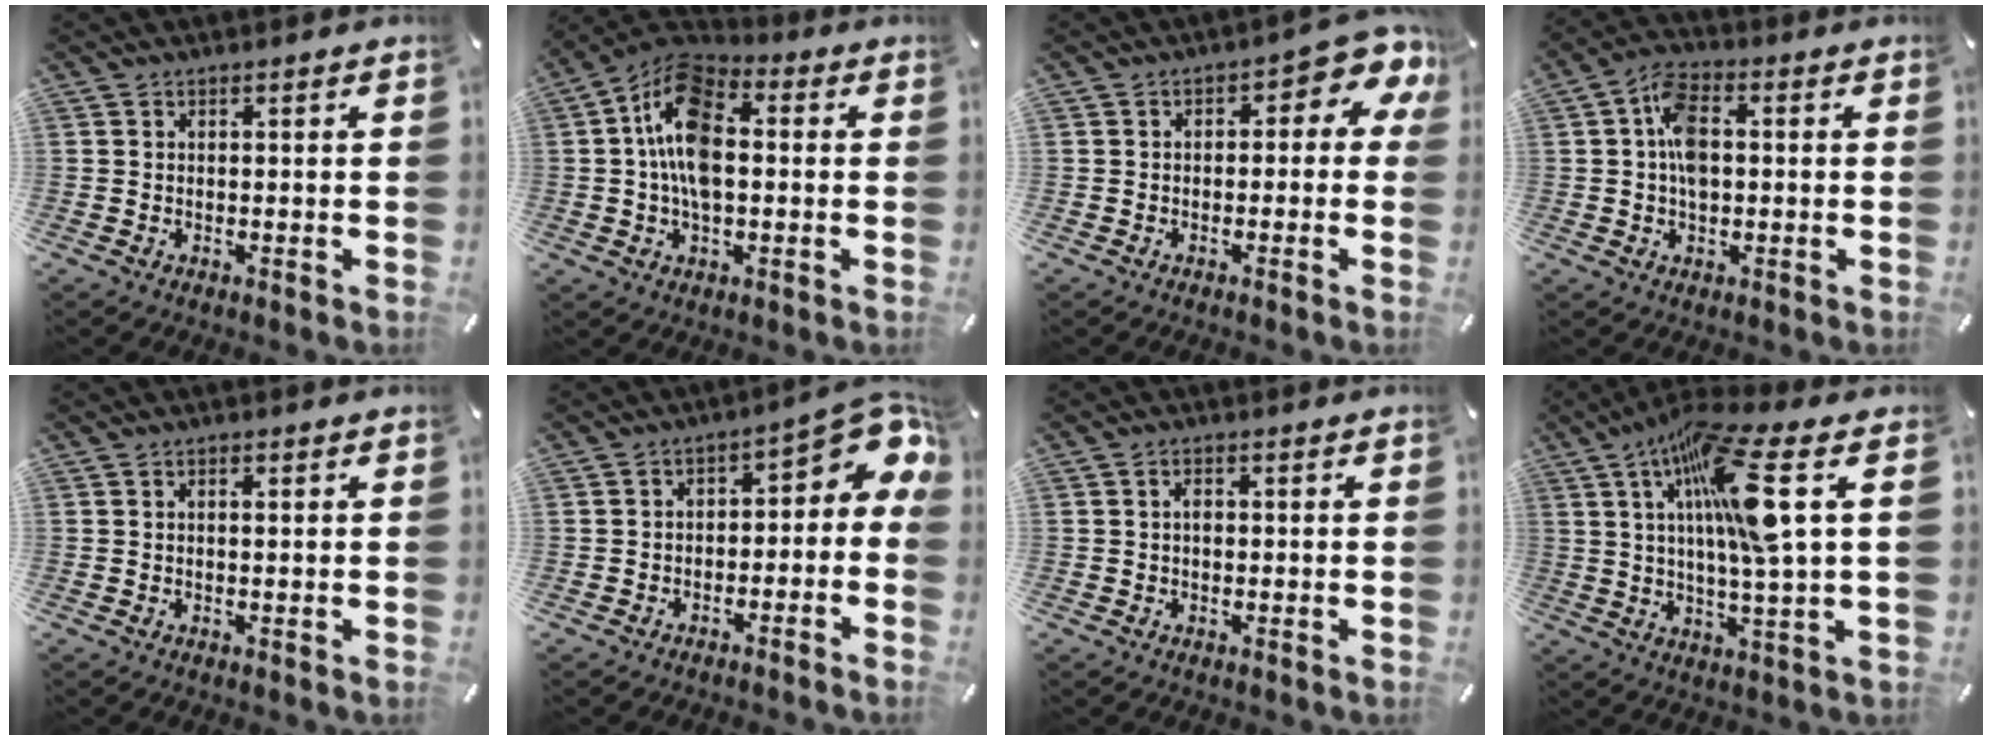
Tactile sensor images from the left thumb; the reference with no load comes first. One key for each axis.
{"total": 13.5, "fx": 0.4, "fy": 8.0, "fz": 10.8, "tx": -0.224, "ty": 0.005, "tz": 0.007}
{"total": 5.7, "fx": 1.2, "fy": 2.9, "fz": 4.8, "tx": -0.064, "ty": -0.012, "tz": 0.011}
{"total": 7.8, "fx": 0.4, "fy": 4.8, "fz": 6.2, "tx": -0.113, "ty": 0.005, "tz": 0.003}
{"total": 0.9, "fx": 0.2, "fy": 0.3, "fz": 0.8, "tx": -0.016, "ty": 0.003, "tz": 0.001}
{"total": 7.8, "fx": 1.0, "fy": 4.7, "fz": 6.2, "tx": -0.072, "ty": -0.009, "tz": 0.013}
{"total": 1.7, "fx": 0.1, "fy": 1.1, "fz": 1.3, "tx": -0.027, "ty": 0.005, "tz": -0.001}
{"total": 17.3, "fx": 6.2, "fy": 2.4, "fz": 16.0, "tx": -0.302, "ty": -0.020, "tz": 0.083}